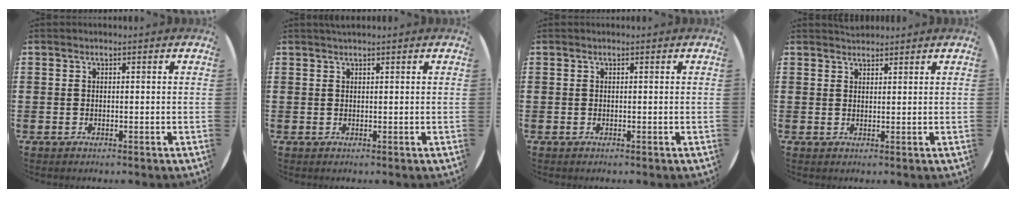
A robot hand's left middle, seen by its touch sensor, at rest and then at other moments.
{"total": 0.6, "force": [0.5, -0.1, 0.1], "torque": [-0.003, -0.001, 0.011]}
{"total": 0.0}
{"total": 1.5, "force": [1.4, 0.2, -0.1], "torque": [0.007, -0.002, 0.027]}